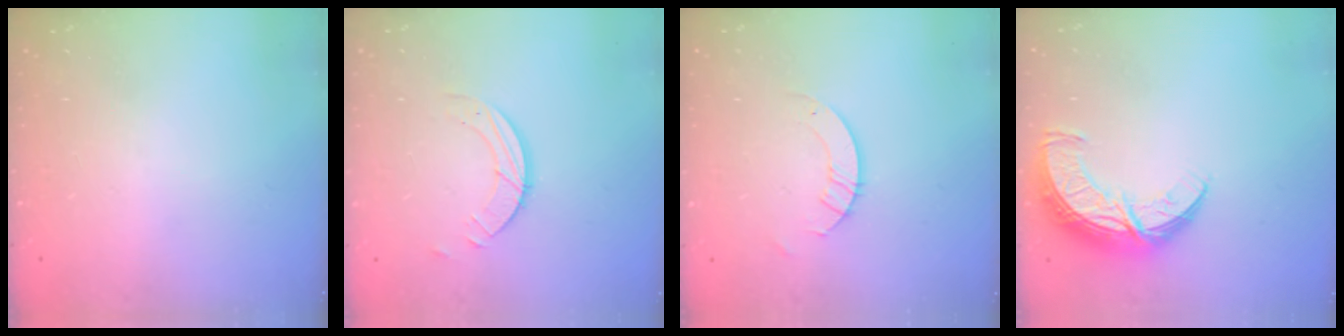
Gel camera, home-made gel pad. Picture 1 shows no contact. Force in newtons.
{"total": 4.0, "press": 4.0, "slide": 0.4}
{"total": 2.6, "press": 2.6, "slide": 0.2}
{"total": 10.6, "press": 10.6, "slide": 0.9}